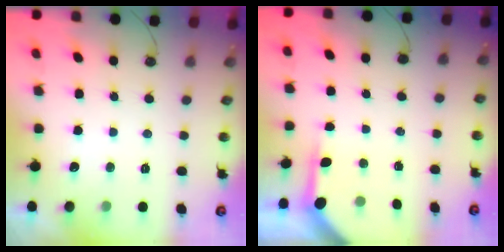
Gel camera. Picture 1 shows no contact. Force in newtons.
{"total": 3.8, "press": 3.8, "slide": 0.3}